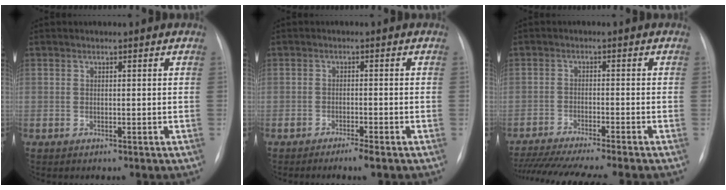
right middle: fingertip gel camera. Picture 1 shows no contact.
{"total": 2.3, "force": [-1.8, -0.1, 1.5], "torque": [-0.031, -0.003, -0.034]}
{"total": 15.1, "force": [-13.3, -0.5, 7.1], "torque": [-0.113, -0.034, -0.204]}